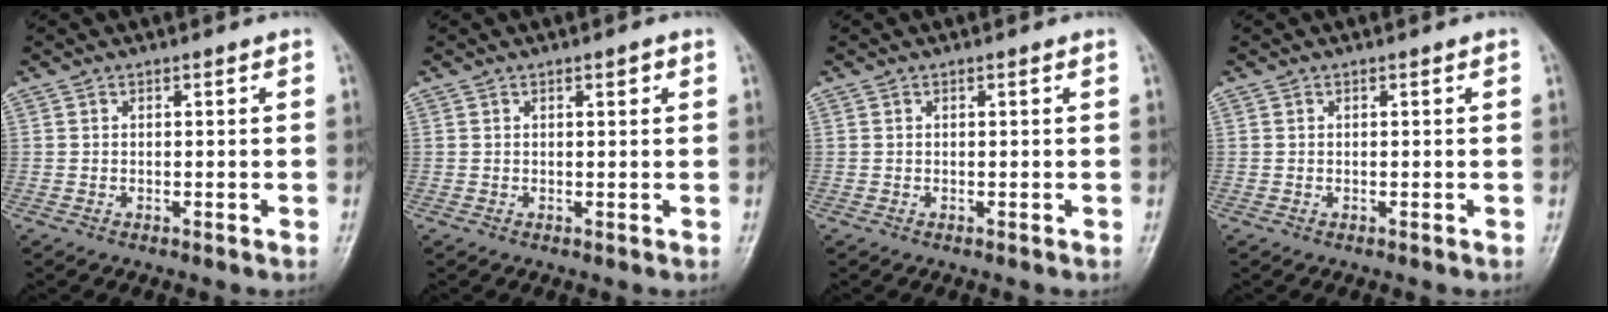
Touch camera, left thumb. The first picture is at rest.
{"total": 1.2, "force": [0.6, 0.4, 1.0], "torque": [-0.013, 0.001, 0.007]}
{"total": 0.0}
{"total": 0.0}